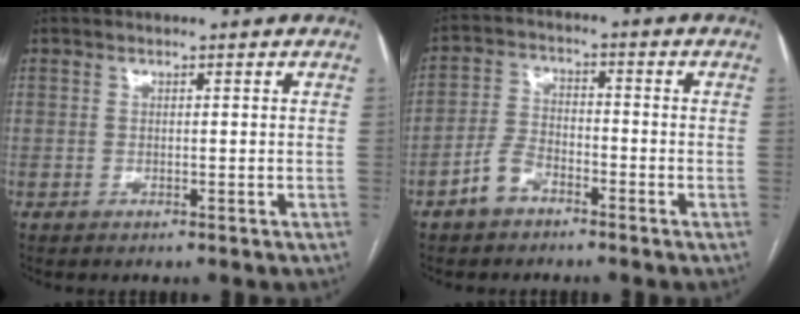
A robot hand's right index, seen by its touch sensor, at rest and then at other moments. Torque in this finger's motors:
{"motor_torque": [0.15, -0.26, -0.20, -0.10]}